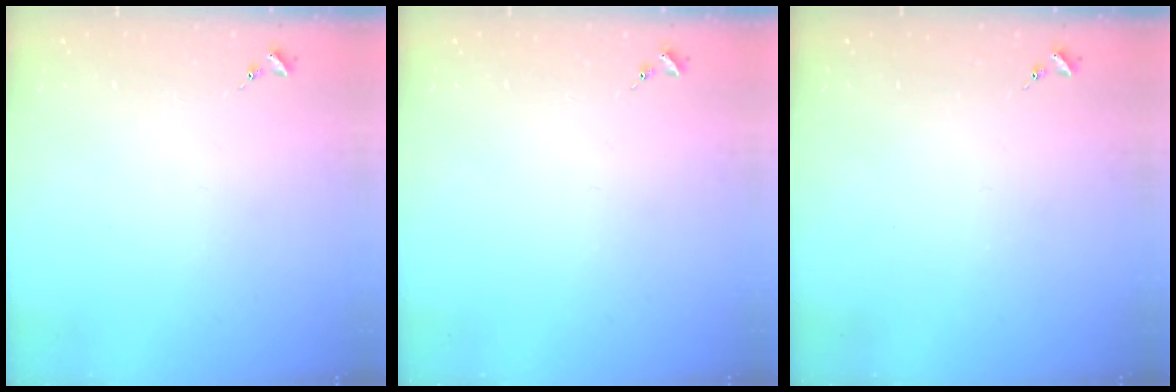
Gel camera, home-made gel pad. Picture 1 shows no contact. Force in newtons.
{"total": 0.0}
{"total": 0.0}